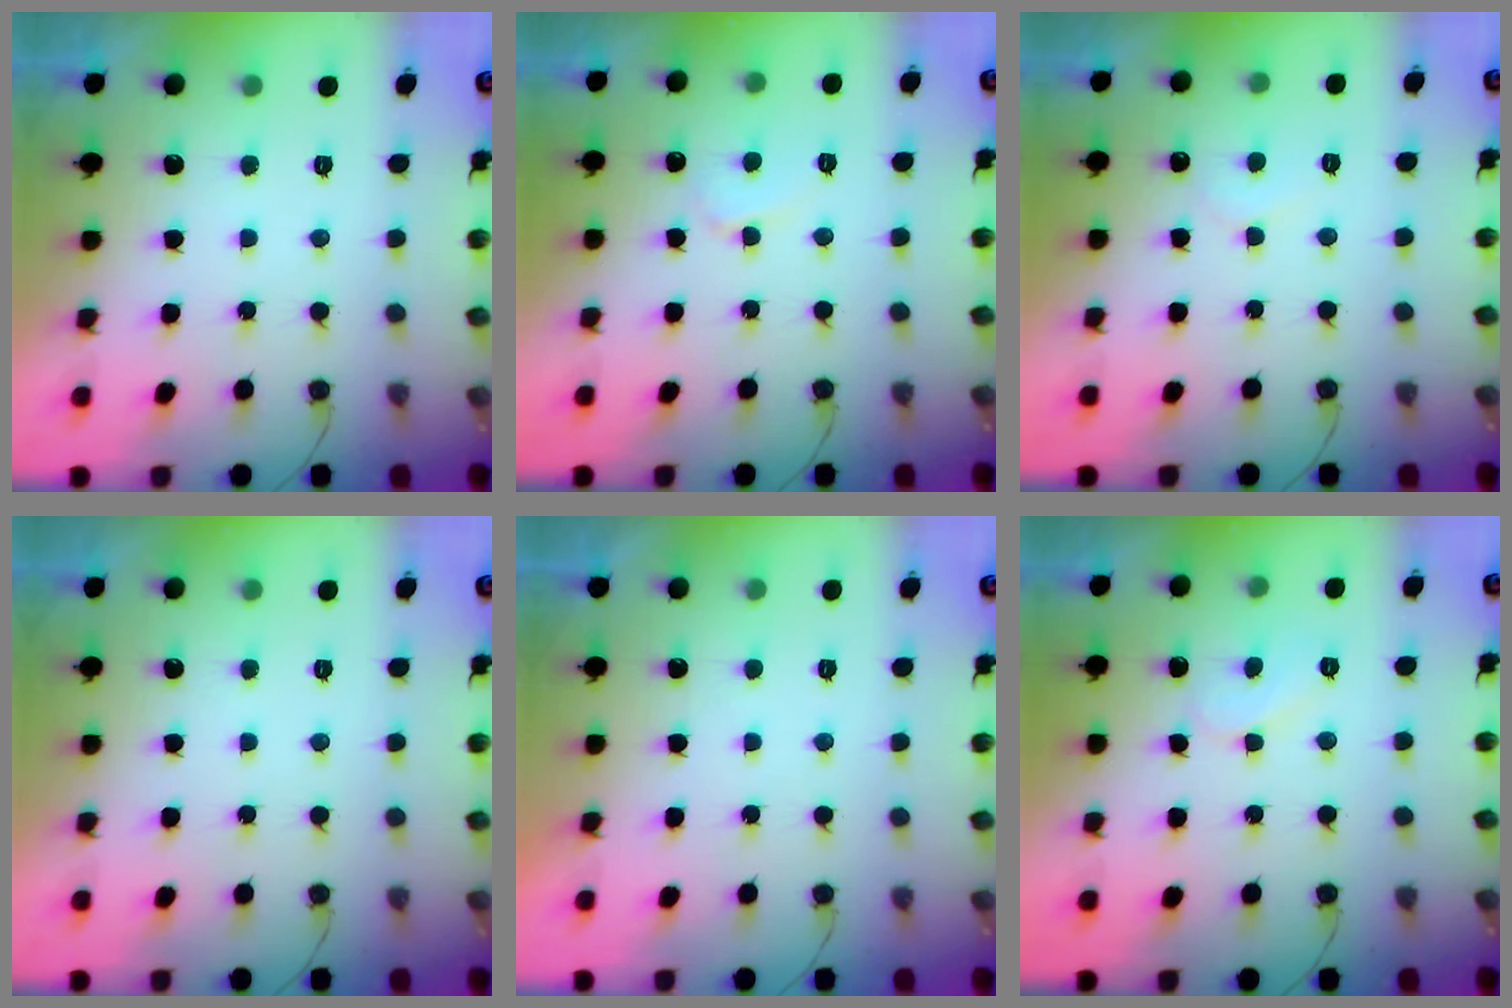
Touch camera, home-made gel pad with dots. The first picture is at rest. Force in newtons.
{"total": 4.7, "press": 4.7, "slide": 0.4}
{"total": 4.4, "press": 4.4, "slide": 0.3}
{"total": 0.0}
{"total": 1.9, "press": 1.9, "slide": 0.0}
{"total": 5.7, "press": 5.6, "slide": 0.6}